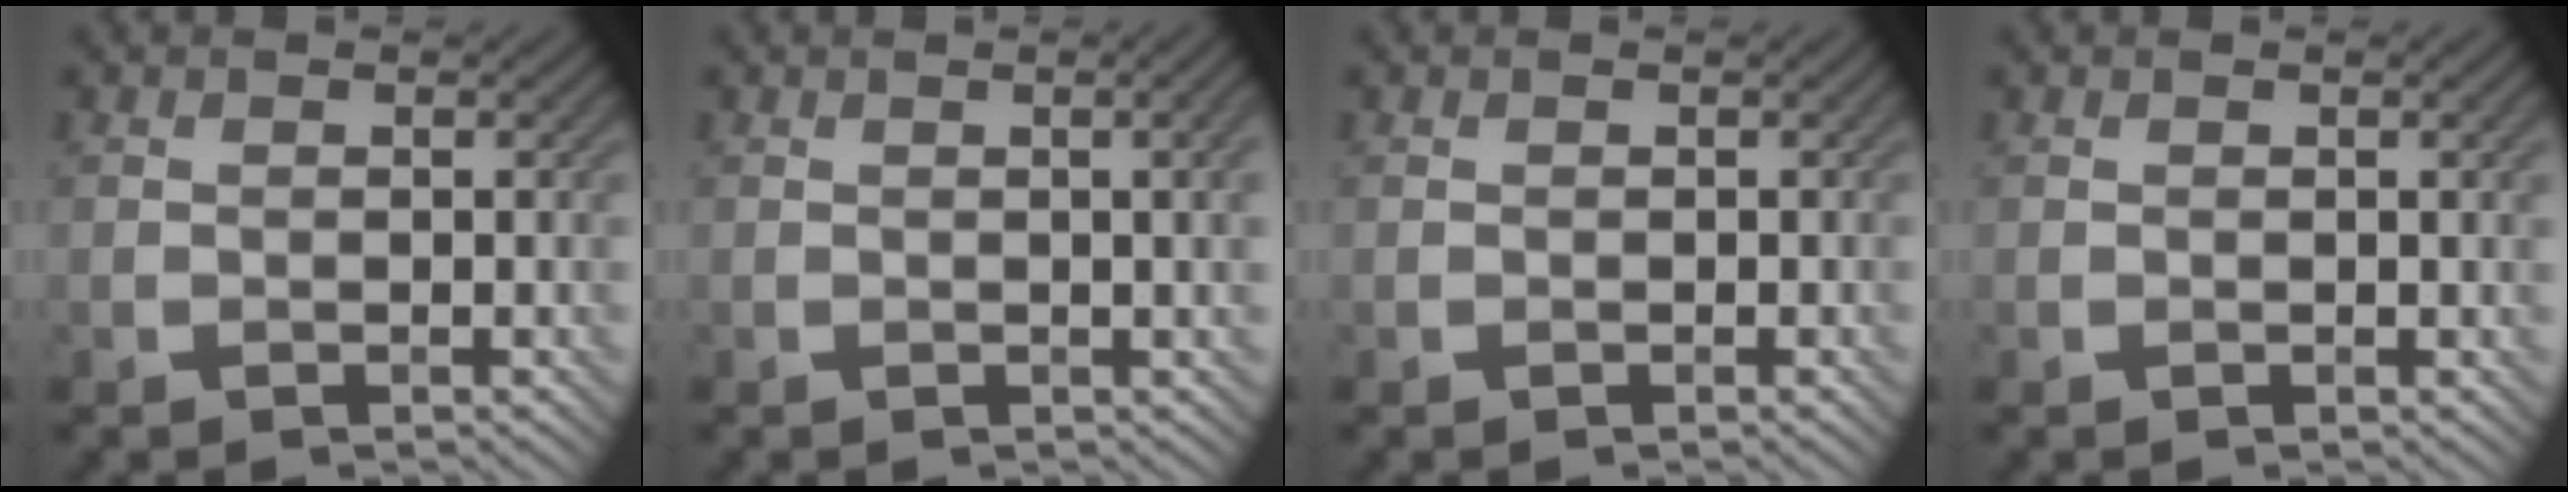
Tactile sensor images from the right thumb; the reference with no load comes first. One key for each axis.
{"total": 3.5, "fx": 0.4, "fy": 0.6, "fz": 3.4, "tx": -0.044, "ty": 0.012, "tz": 0.005}
{"total": 0.0}
{"total": 1.3, "fx": 0.3, "fy": 0.1, "fz": 1.2, "tx": -0.018, "ty": 0.002, "tz": 0.003}